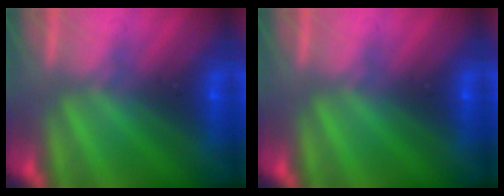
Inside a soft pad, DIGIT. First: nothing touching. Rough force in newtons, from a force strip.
{"total": 0.0}